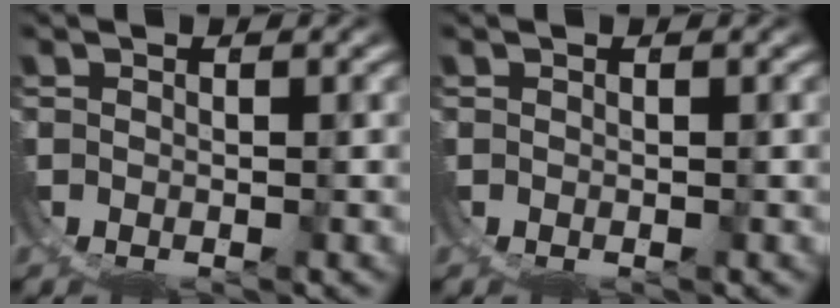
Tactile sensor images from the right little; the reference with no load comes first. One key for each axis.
{"total": 0.0}